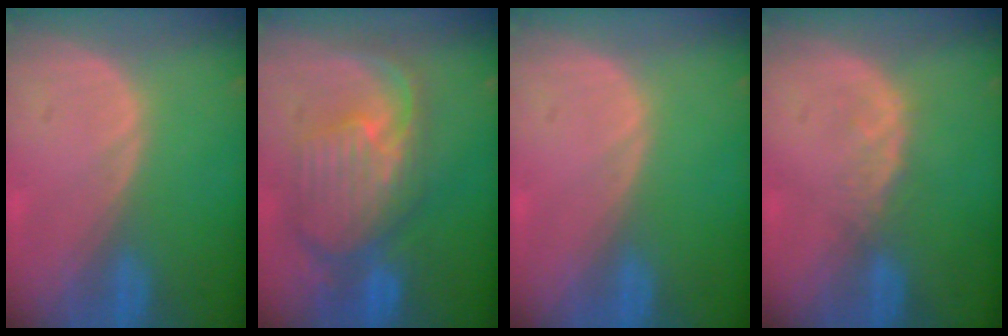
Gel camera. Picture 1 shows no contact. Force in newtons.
{"total": 10.6, "press": 9.5, "slide": 4.8}
{"total": 0.0}
{"total": 1.9, "press": 1.9, "slide": 0.3}